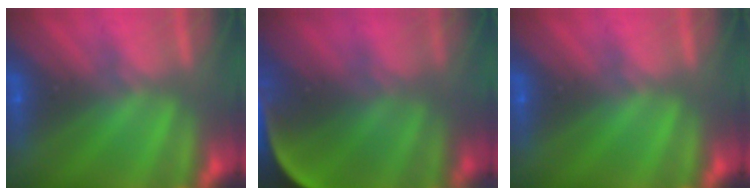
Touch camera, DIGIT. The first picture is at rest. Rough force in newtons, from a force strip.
{"total": 11.6}
{"total": 0.0}